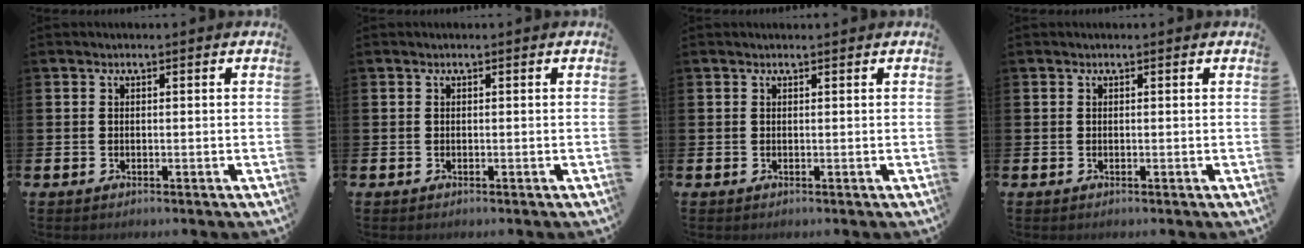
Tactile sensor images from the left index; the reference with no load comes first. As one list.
[{"total": 0.0}, {"total": 0.0}, {"total": 0.0}]